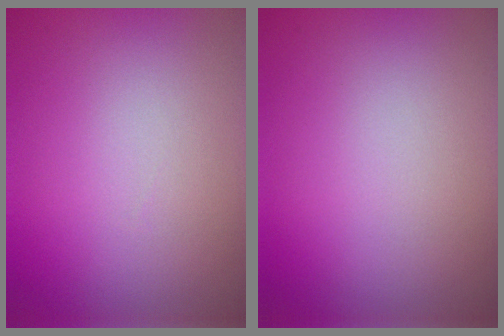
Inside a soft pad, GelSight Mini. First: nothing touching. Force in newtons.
{"total": 0.0}